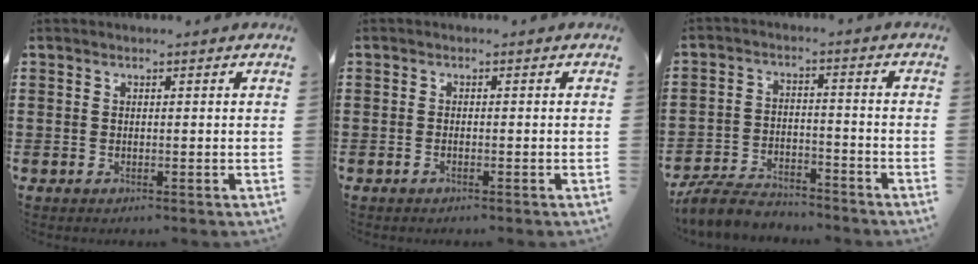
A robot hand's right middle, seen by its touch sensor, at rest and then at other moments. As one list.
[{"total": 0.7, "force": [-0.5, 0.0, 0.5], "torque": [-0.012, -0.005, -0.008]}, {"total": 6.0, "force": [-5.7, 1.4, 1.3], "torque": [-0.031, 0.008, -0.114]}]